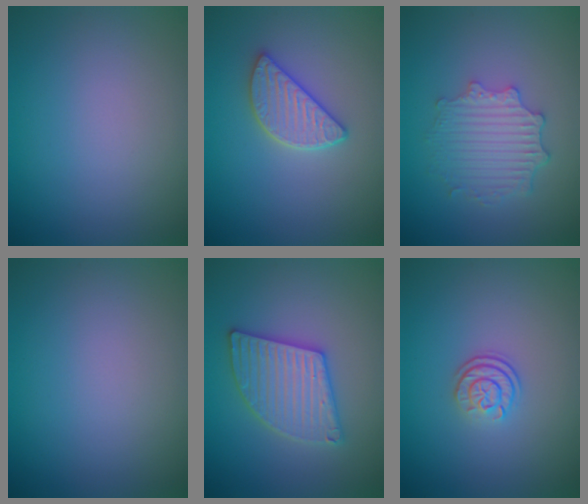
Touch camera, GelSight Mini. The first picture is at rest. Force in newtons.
{"total": 3.2, "press": 3.0, "slide": 1.2}
{"total": 4.1, "press": 3.4, "slide": 2.3}
{"total": 0.0}
{"total": 5.2, "press": 5.2, "slide": 0.5}
{"total": 2.5, "press": 1.8, "slide": 1.6}